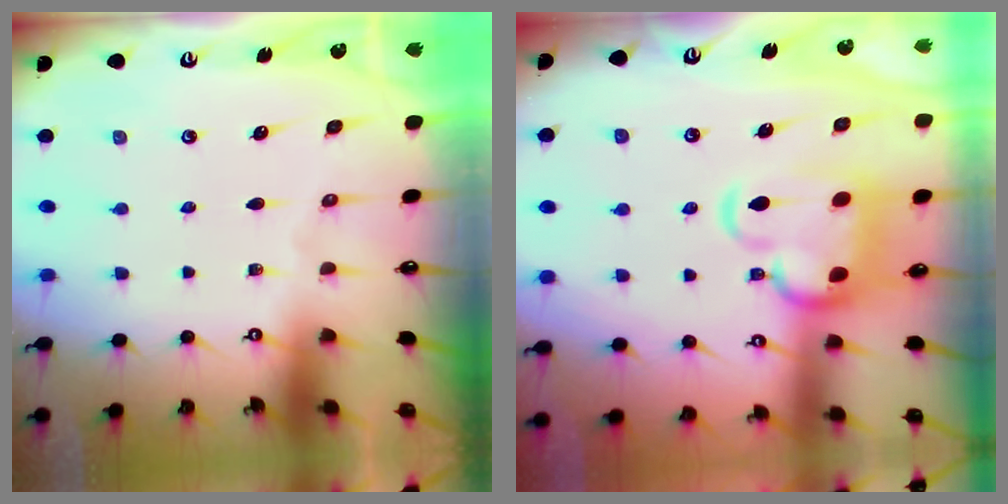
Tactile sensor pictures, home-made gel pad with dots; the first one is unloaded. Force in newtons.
{"total": 7.1, "press": 7.0, "slide": 1.1}